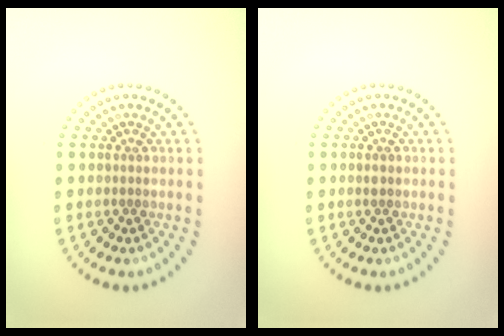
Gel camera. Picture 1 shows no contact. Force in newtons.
{"total": 0.9, "press": 0.9, "slide": 0.1}